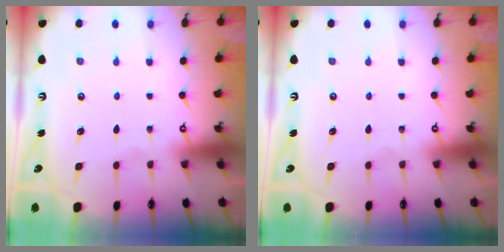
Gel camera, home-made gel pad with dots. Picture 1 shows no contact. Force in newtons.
{"total": 0.0}